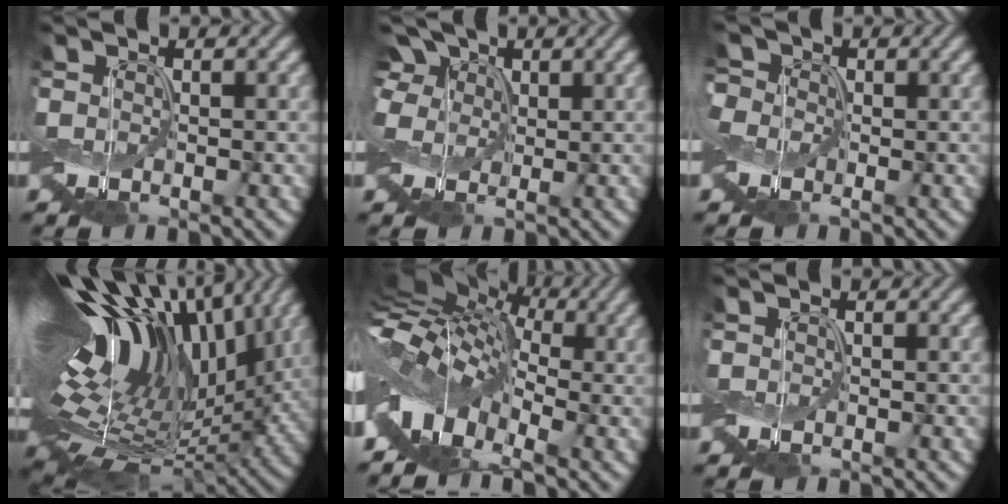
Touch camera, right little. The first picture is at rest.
{"total": 3.5, "force": [1.7, 2.7, 1.5], "torque": [-0.051, 0.017, 0.021]}
{"total": 4.1, "force": [1.5, 3.4, 1.8], "torque": [-0.057, 0.023, 0.000]}
{"total": 18.1, "force": [4.6, 9.3, 14.9], "torque": [-0.267, 0.019, 0.077]}
{"total": 13.0, "force": [-1.1, 8.0, 10.1], "torque": [-0.179, 0.001, -0.023]}
{"total": 0.0}